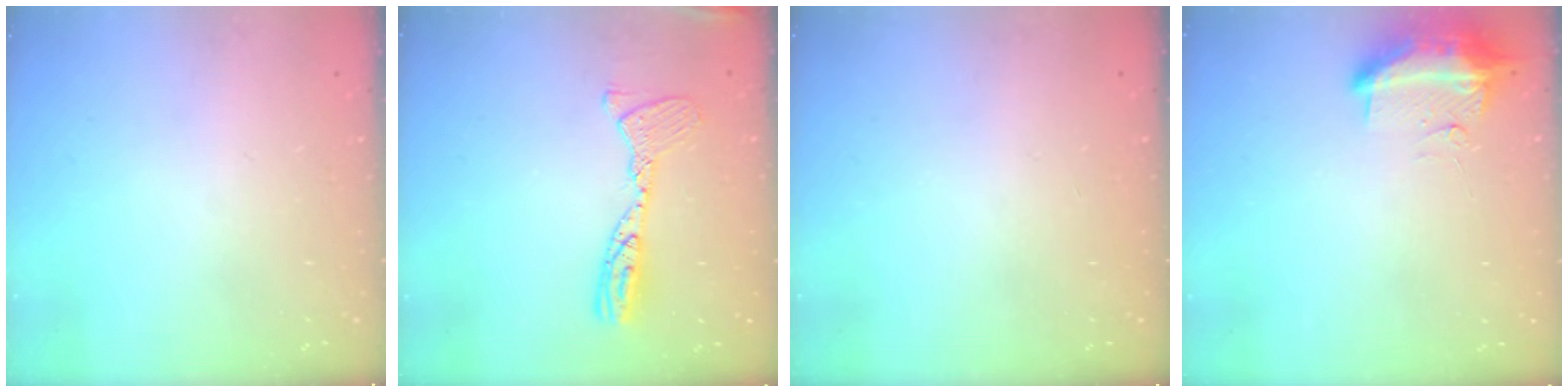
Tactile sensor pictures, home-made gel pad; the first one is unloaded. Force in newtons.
{"total": 12.0, "press": 11.9, "slide": 1.1}
{"total": 0.0}
{"total": 19.1, "press": 13.0, "slide": 14.0}